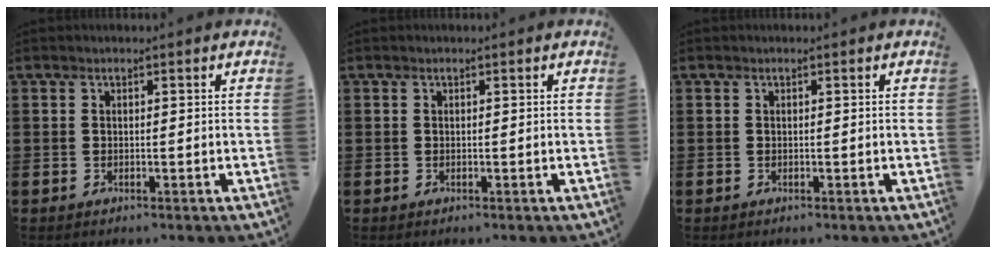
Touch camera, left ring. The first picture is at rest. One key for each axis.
{"total": 0.0}
{"total": 0.0}